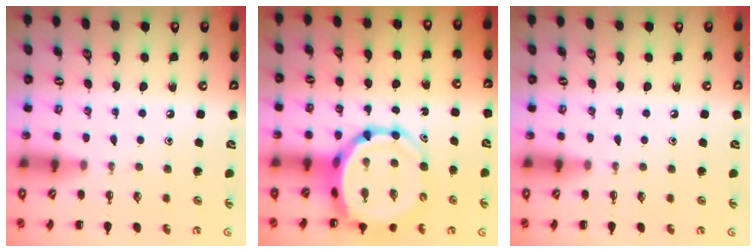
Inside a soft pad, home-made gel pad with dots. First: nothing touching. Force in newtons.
{"total": 10.5, "press": 10.0, "slide": 3.2}
{"total": 0.0}